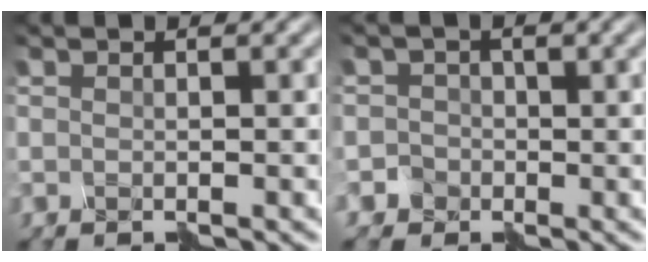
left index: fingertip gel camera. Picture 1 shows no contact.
{"total": 2.4, "force": [-0.4, 2.2, -1.0], "torque": [0.038, 0.025, -0.024]}